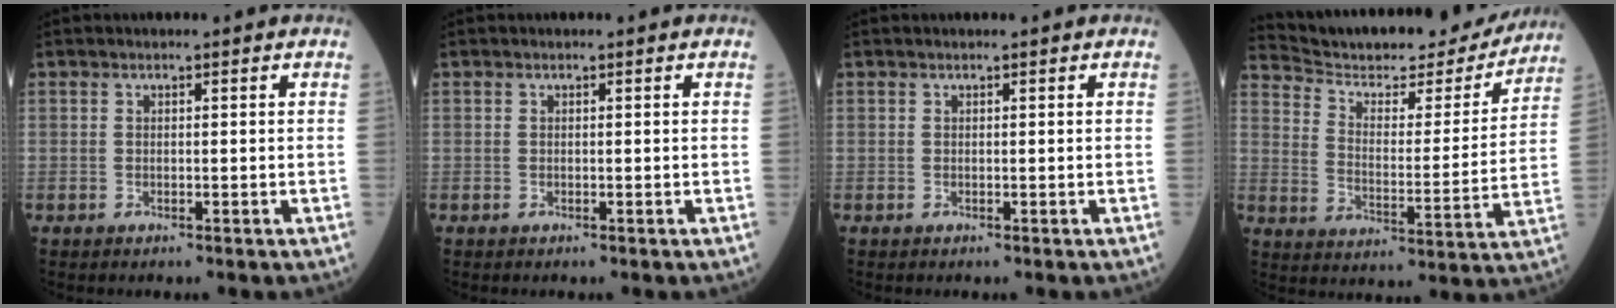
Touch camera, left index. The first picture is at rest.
{"total": 0.0}
{"total": 0.0}
{"total": 21.2, "force": [19.9, 3.9, 6.1], "torque": [-0.099, -0.025, 0.282]}